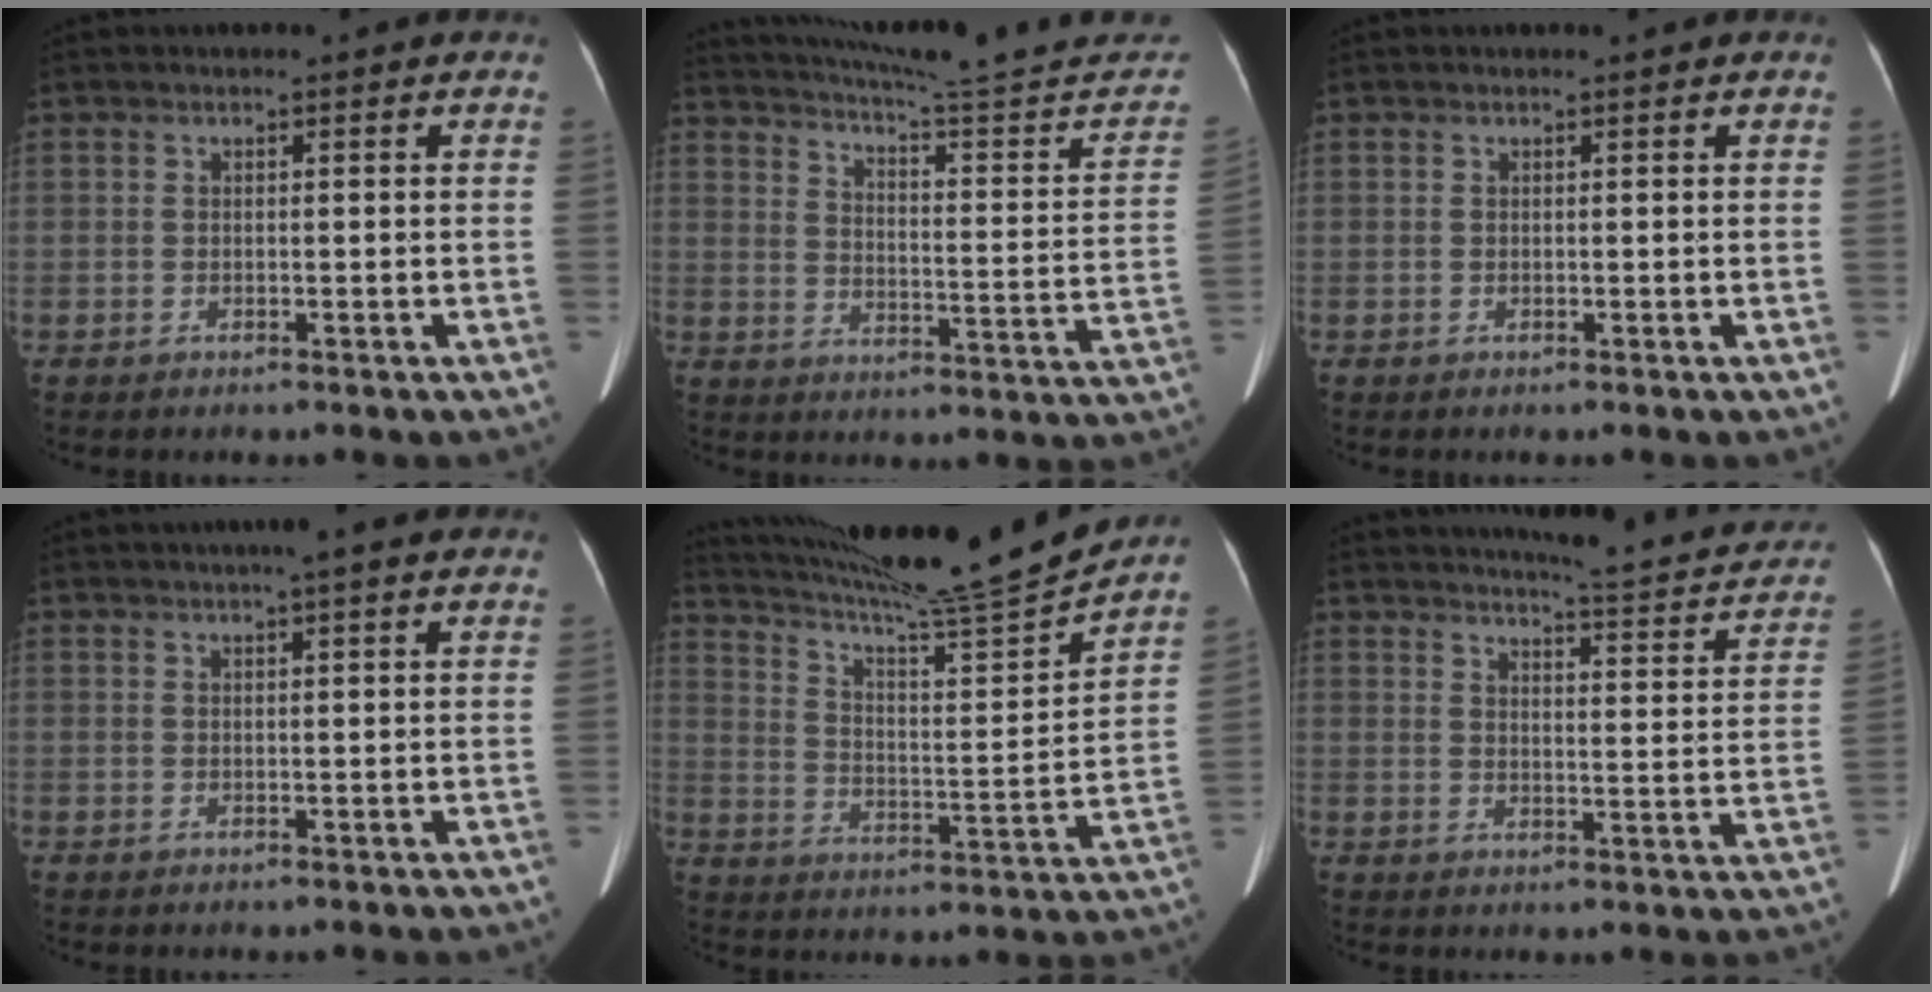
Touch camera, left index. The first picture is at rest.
{"total": 26.4, "force": [24.5, 0.8, 9.8], "torque": [-0.141, -0.079, 0.309]}
{"total": 0.8, "force": [0.8, -0.1, 0.3], "torque": [-0.005, 0.006, 0.012]}
{"total": 3.9, "force": [2.9, -0.1, 2.6], "torque": [-0.036, 0.021, 0.044]}
{"total": 20.4, "force": [18.7, -2.0, 8.0], "torque": [-0.143, -0.045, 0.282]}
{"total": 17.9, "force": [16.7, 1.8, 6.2], "torque": [-0.080, -0.044, 0.196]}